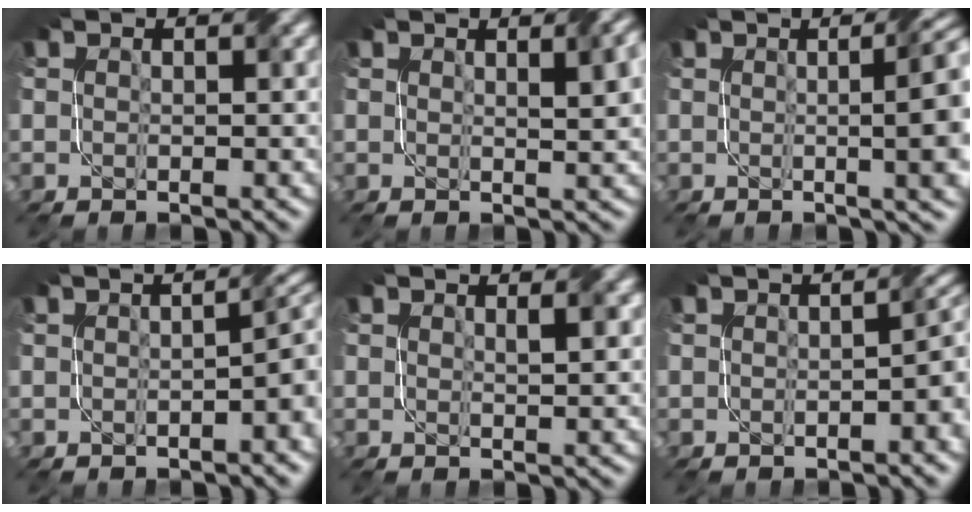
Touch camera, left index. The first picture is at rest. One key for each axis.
{"total": 3.6, "fx": 1.6, "fy": 1.1, "fz": 3.1, "tx": -0.031, "ty": 0.005, "tz": 0.023}
{"total": 10.5, "fx": 1.1, "fy": 4.1, "fz": 9.6, "tx": -0.059, "ty": 0.025, "tz": 0.000}
{"total": 4.0, "fx": -0.6, "fy": 1.2, "fz": 3.7, "tx": -0.032, "ty": 0.010, "tz": -0.003}
{"total": 1.1, "fx": 0.7, "fy": 0.2, "fz": 0.8, "tx": -0.009, "ty": 0.000, "tz": 0.013}
{"total": 3.0, "fx": -0.5, "fy": 0.9, "fz": 2.8, "tx": -0.029, "ty": 0.010, "tz": -0.004}